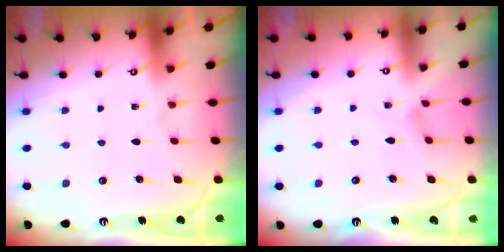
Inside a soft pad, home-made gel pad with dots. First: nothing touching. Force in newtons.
{"total": 0.0}